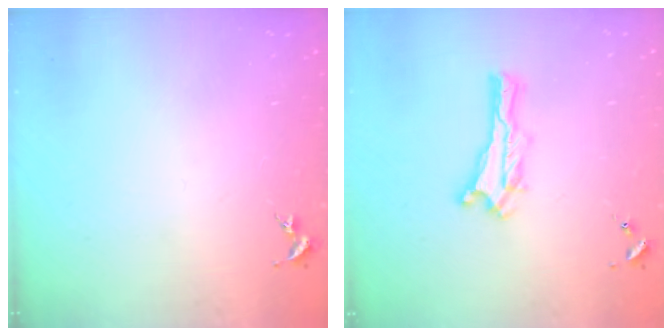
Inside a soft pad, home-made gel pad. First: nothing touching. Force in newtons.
{"total": 0.0}